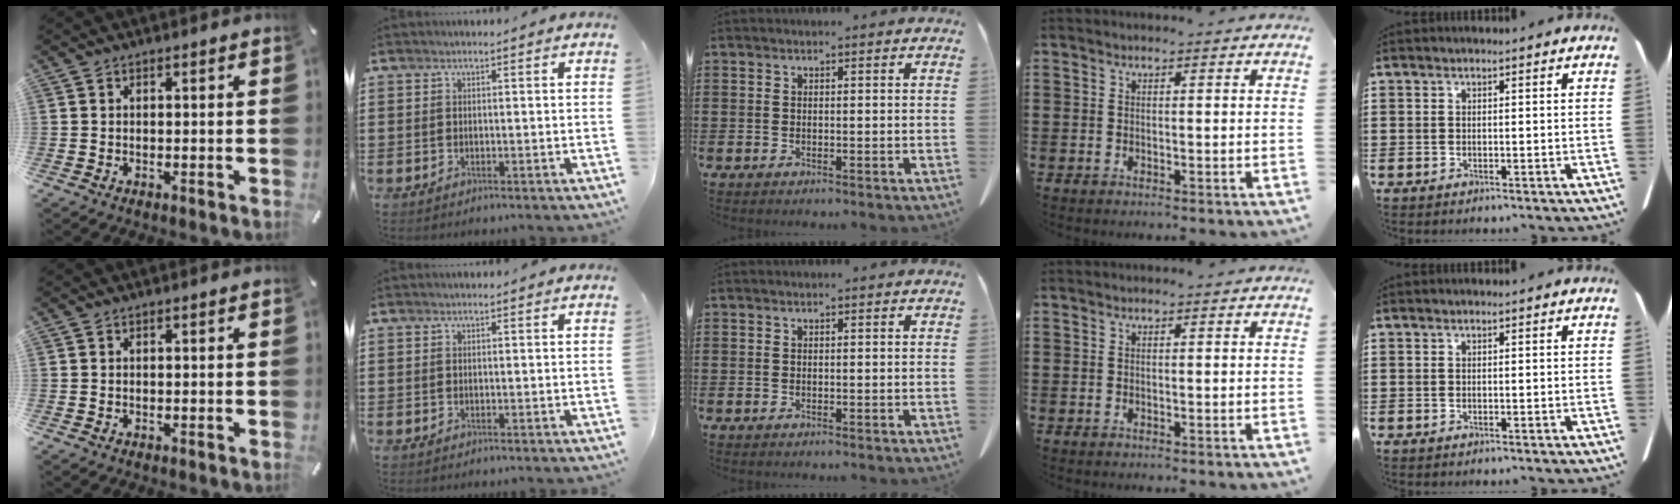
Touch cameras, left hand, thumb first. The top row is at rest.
{}